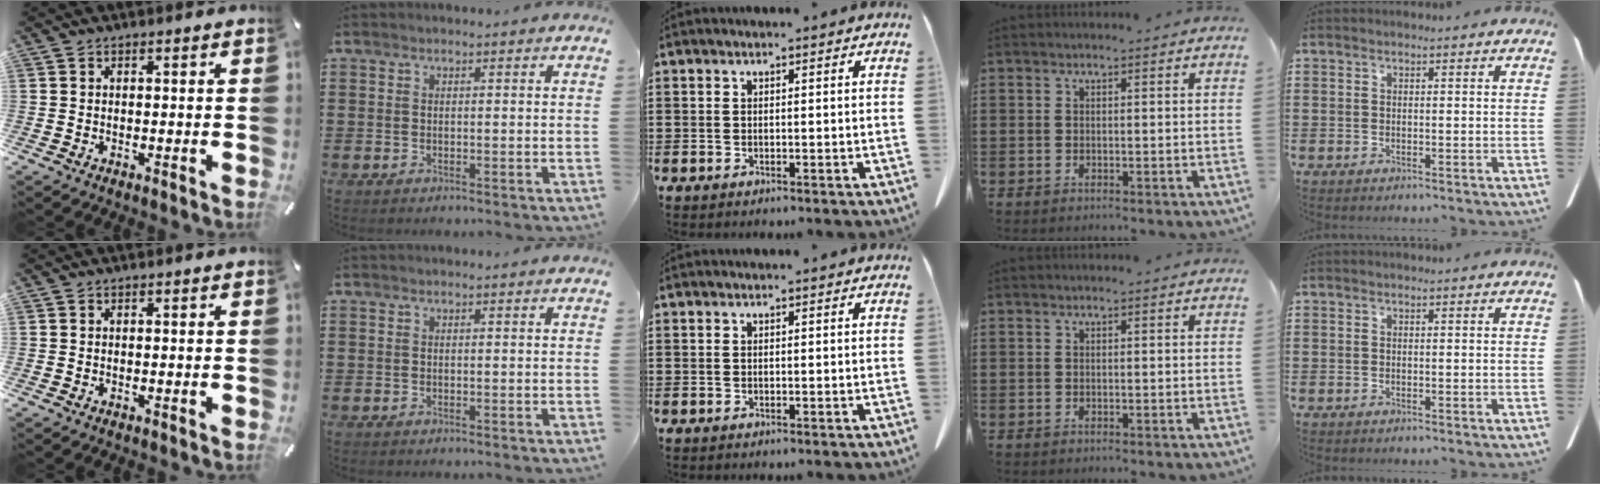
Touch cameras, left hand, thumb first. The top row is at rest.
{}